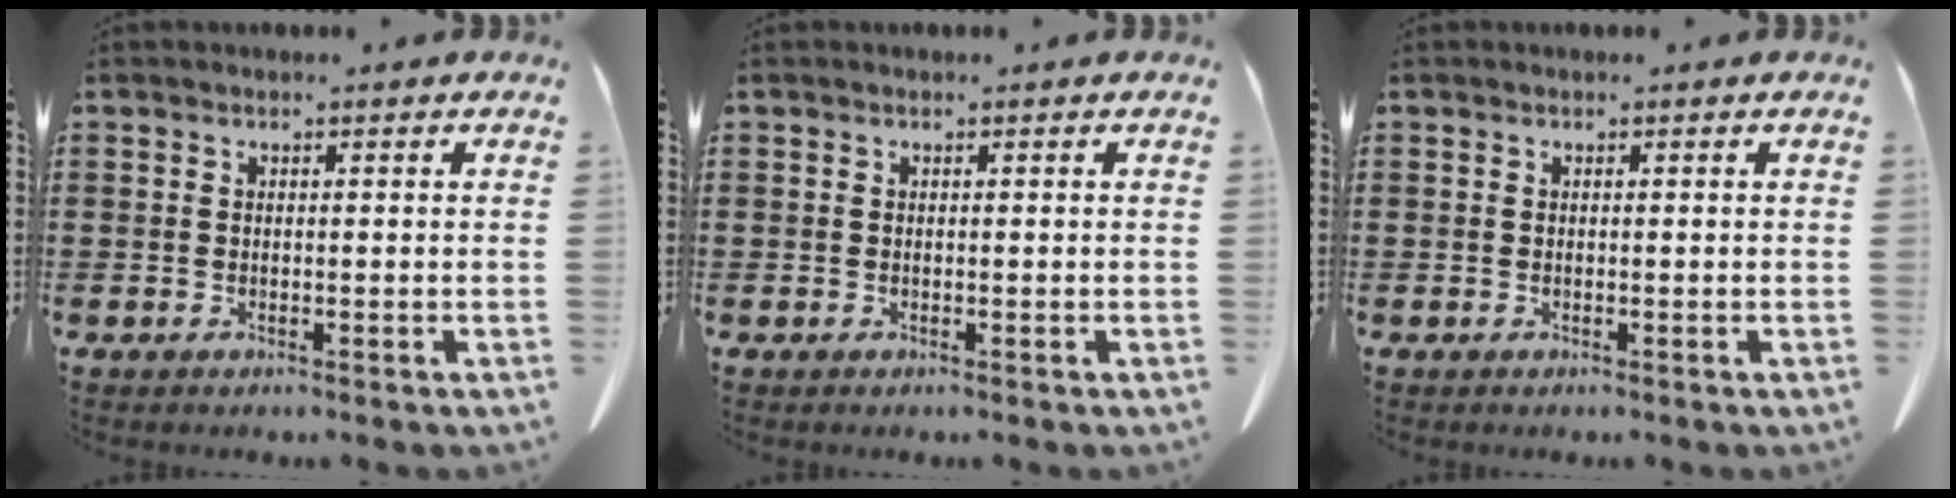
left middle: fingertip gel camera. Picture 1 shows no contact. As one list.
[{"total": 0.0}, {"total": 0.0}]